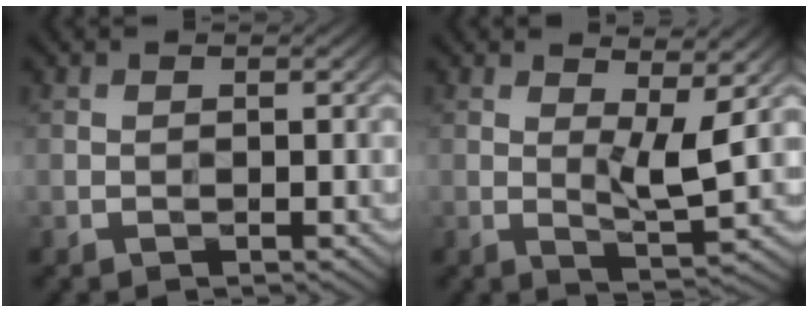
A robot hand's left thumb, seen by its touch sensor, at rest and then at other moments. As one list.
[{"total": 5.0, "force": [1.6, 1.1, 4.5], "torque": [-0.081, -0.005, 0.027]}]